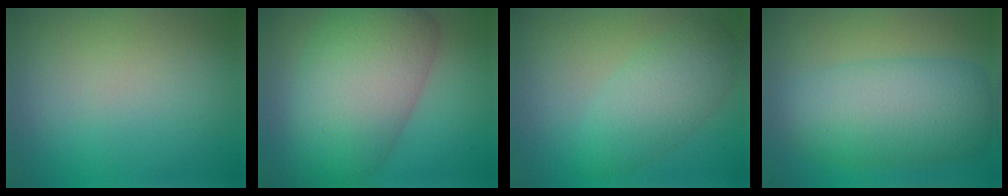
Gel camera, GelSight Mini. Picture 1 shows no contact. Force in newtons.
{"total": 10.6, "press": 10.6, "slide": 0.4}
{"total": 4.3, "press": 4.3, "slide": 0.2}
{"total": 8.1, "press": 8.1, "slide": 0.1}